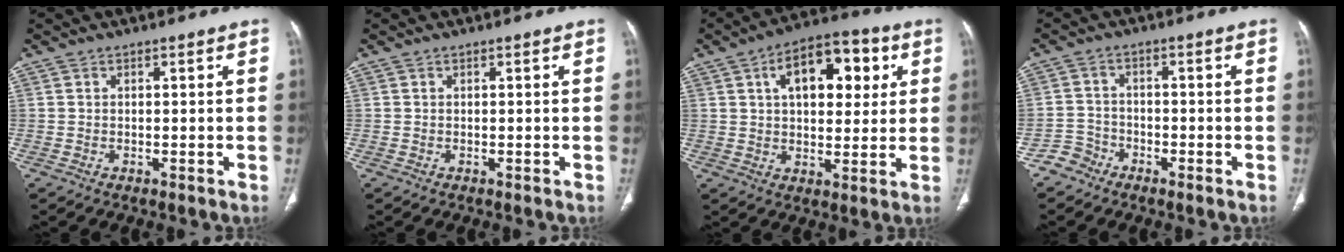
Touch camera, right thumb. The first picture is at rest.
{"total": 0.0}
{"total": 15.2, "force": [5.0, 8.4, 11.7], "torque": [-0.133, 0.007, 0.073]}
{"total": 3.3, "force": [-2.6, 2.1, -0.3], "torque": [0.018, 0.014, -0.058]}